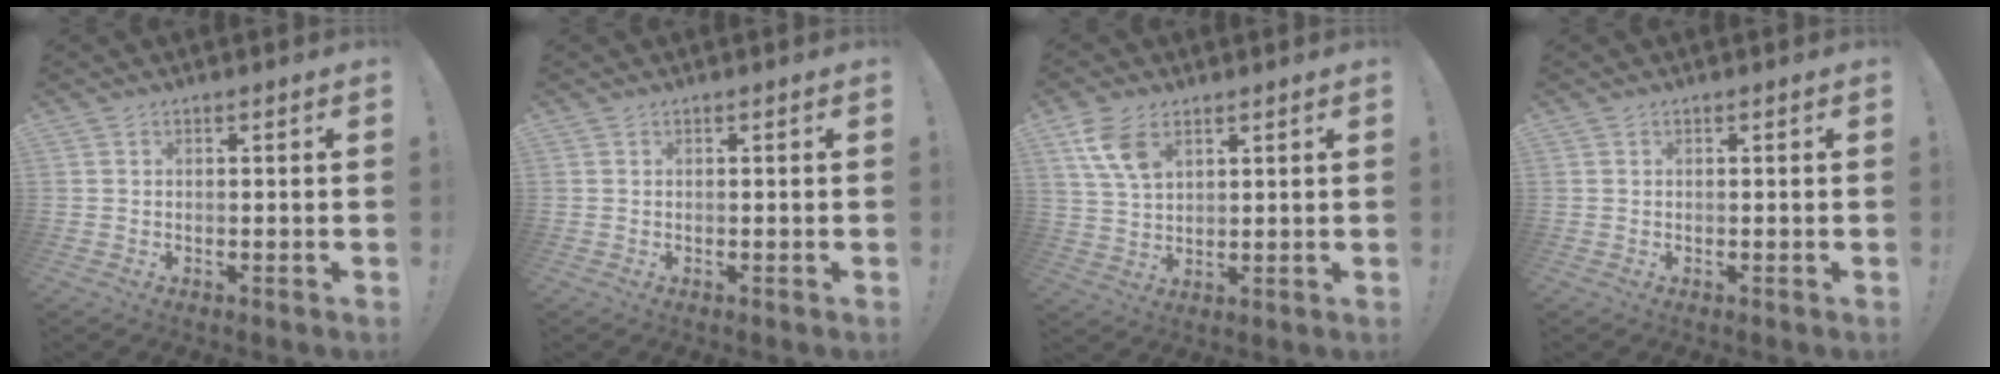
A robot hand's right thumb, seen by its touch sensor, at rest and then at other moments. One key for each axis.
{"total": 0.0}
{"total": 8.9, "fx": 4.6, "fy": 5.0, "fz": 5.7, "tx": -0.109, "ty": -0.015, "tz": 0.091}
{"total": 0.0}